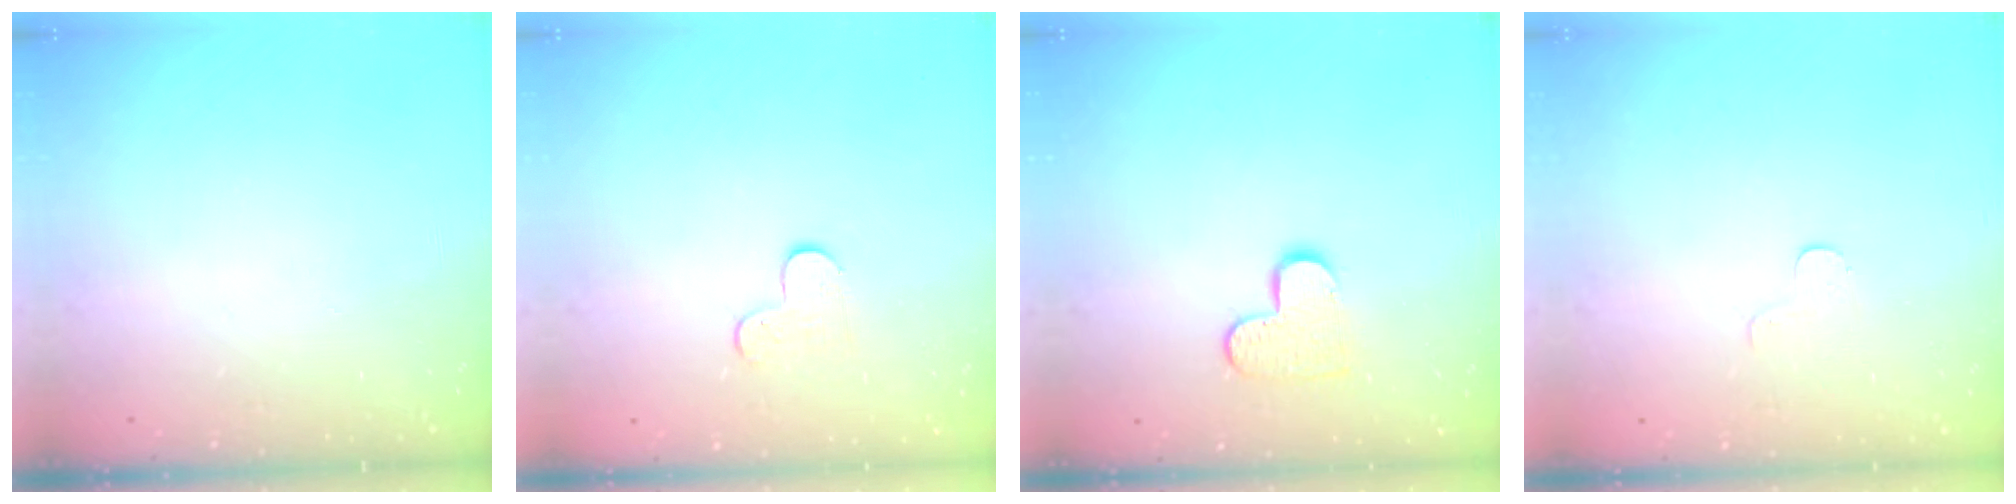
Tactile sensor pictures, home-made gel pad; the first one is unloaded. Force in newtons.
{"total": 4.3, "press": 4.3, "slide": 0.4}
{"total": 8.3, "press": 8.2, "slide": 0.5}
{"total": 3.4, "press": 3.4, "slide": 0.4}